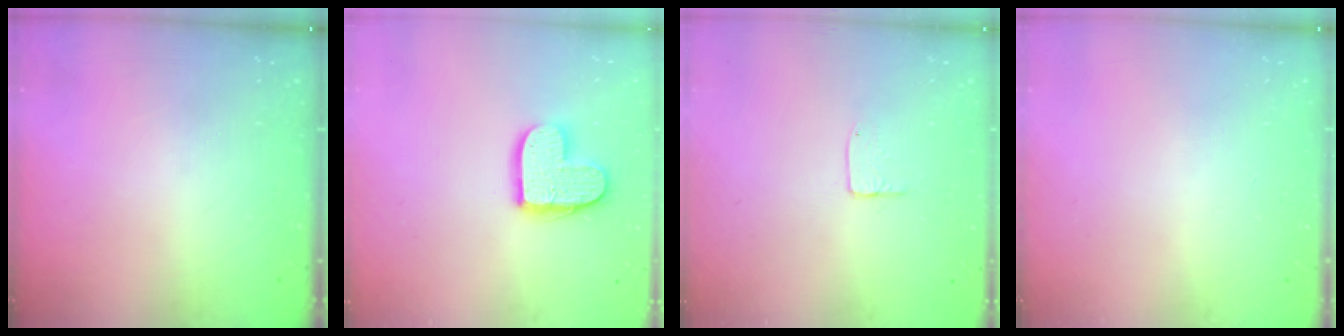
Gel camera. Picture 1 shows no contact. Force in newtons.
{"total": 12.9, "press": 12.9, "slide": 0.9}
{"total": 3.8, "press": 3.8, "slide": 0.3}
{"total": 0.0}